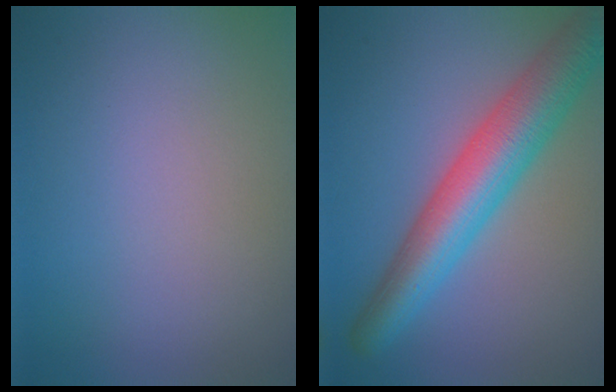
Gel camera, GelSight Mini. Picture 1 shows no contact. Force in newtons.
{"total": 7.9, "press": 7.9, "slide": 0.2}